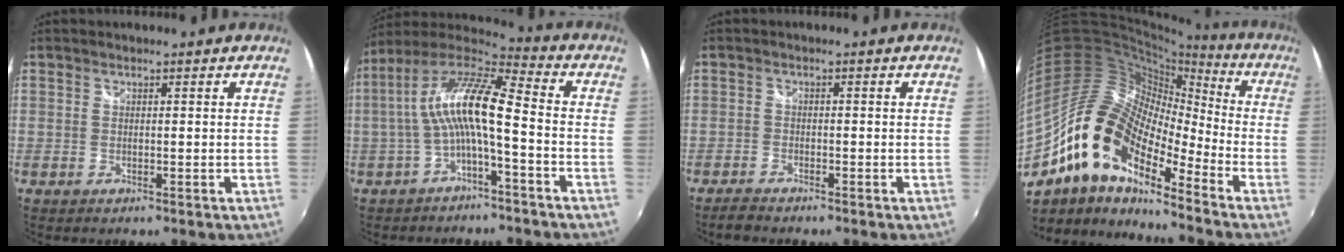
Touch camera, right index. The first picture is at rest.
{"total": 12.5, "force": [-1.5, 2.0, 12.3], "torque": [-0.241, 0.019, -0.031]}
{"total": 2.5, "force": [-2.3, 0.4, 0.7], "torque": [-0.028, -0.007, -0.046]}
{"total": 18.4, "force": [-10.5, 7.7, 13.0], "torque": [-0.221, -0.018, -0.215]}